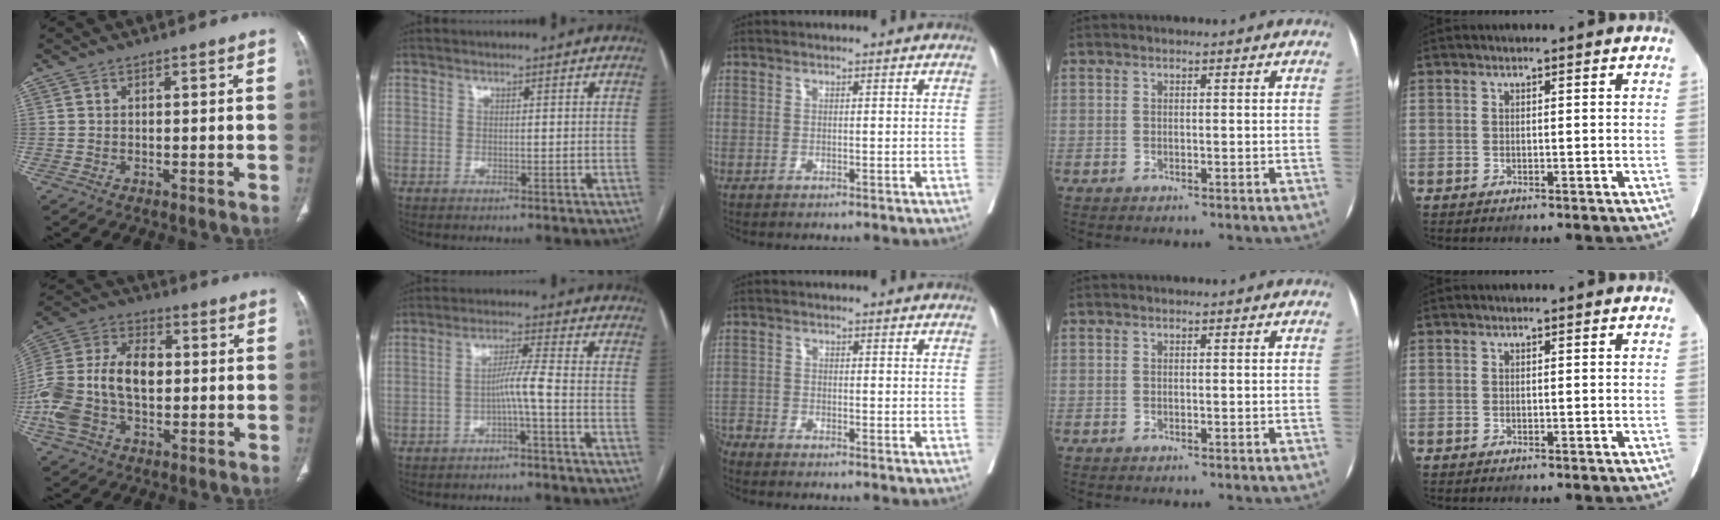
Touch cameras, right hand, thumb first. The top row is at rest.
{"thumb": {"total": 18.2, "force": [-1.2, 11.7, 13.8], "torque": [-0.295, 0.031, -0.023]}, "index": {"total": 4.2, "force": [-1.8, -0.8, 3.8], "torque": [-0.068, 0.011, -0.032]}, "middle": {"total": 3.2, "force": [-3.2, -0.2, 0.2], "torque": [0.002, -0.011, -0.064]}}